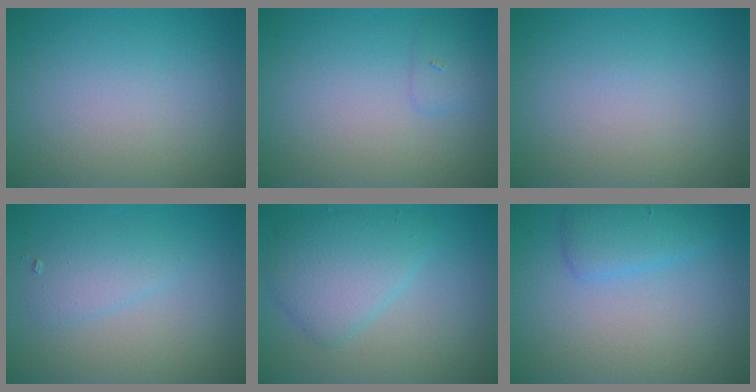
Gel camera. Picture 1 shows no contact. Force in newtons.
{"total": 1.1, "press": 1.1, "slide": 0.0}
{"total": 0.0}
{"total": 2.0, "press": 2.0, "slide": 0.1}
{"total": 4.1, "press": 4.1, "slide": 0.1}
{"total": 2.4, "press": 2.4, "slide": 0.3}